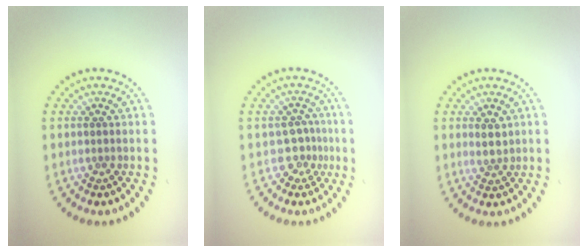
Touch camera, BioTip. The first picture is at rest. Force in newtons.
{"total": 1.8, "press": 1.3, "slide": 1.3}
{"total": 1.4, "press": 1.2, "slide": 0.7}